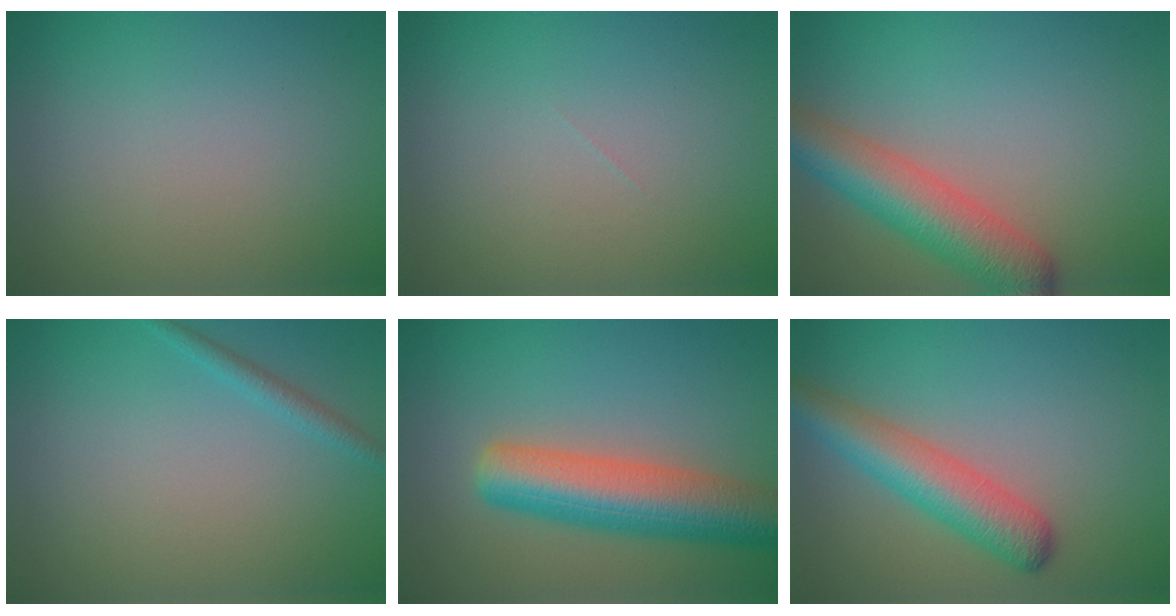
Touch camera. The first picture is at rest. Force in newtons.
{"total": 0.0}
{"total": 6.5, "press": 6.5, "slide": 0.3}
{"total": 1.3, "press": 1.3, "slide": 0.1}
{"total": 7.9, "press": 7.9, "slide": 0.4}
{"total": 5.0, "press": 5.0, "slide": 0.2}